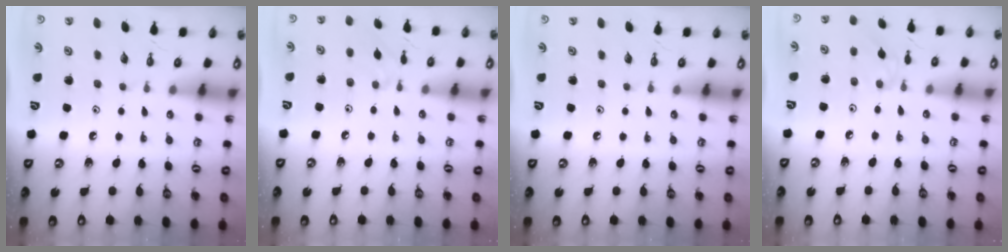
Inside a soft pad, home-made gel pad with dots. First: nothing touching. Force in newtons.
{"total": 1.9, "press": 1.8, "slide": 0.6}
{"total": 0.0}
{"total": 2.5, "press": 2.5, "slide": 0.4}